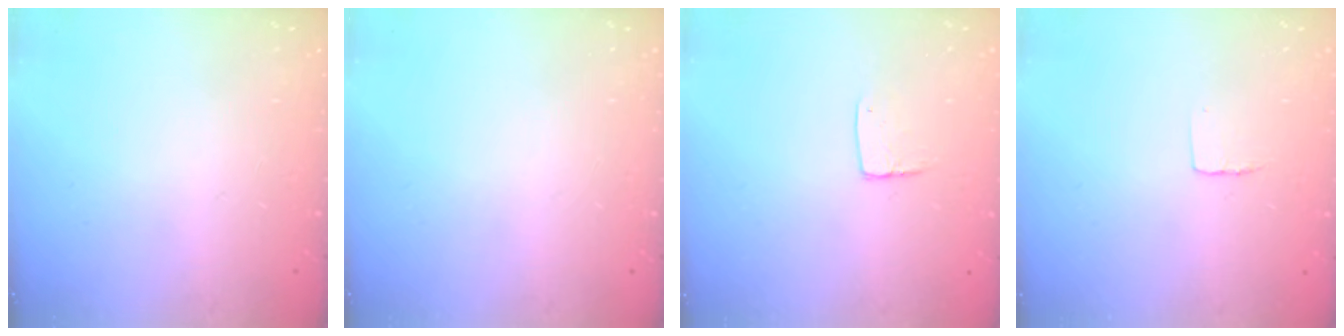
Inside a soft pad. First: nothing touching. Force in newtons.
{"total": 0.0}
{"total": 5.9, "press": 5.9, "slide": 0.4}
{"total": 4.0, "press": 4.0, "slide": 0.2}